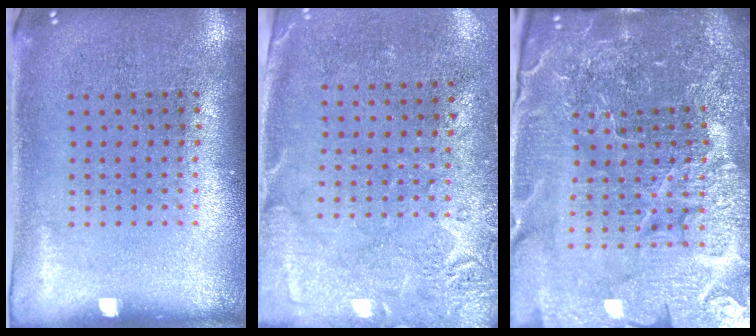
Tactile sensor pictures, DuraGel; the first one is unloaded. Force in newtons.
{"total": 2.8, "press": 2.2, "slide": 1.7}
{"total": 6.7, "press": 5.8, "slide": 3.2}